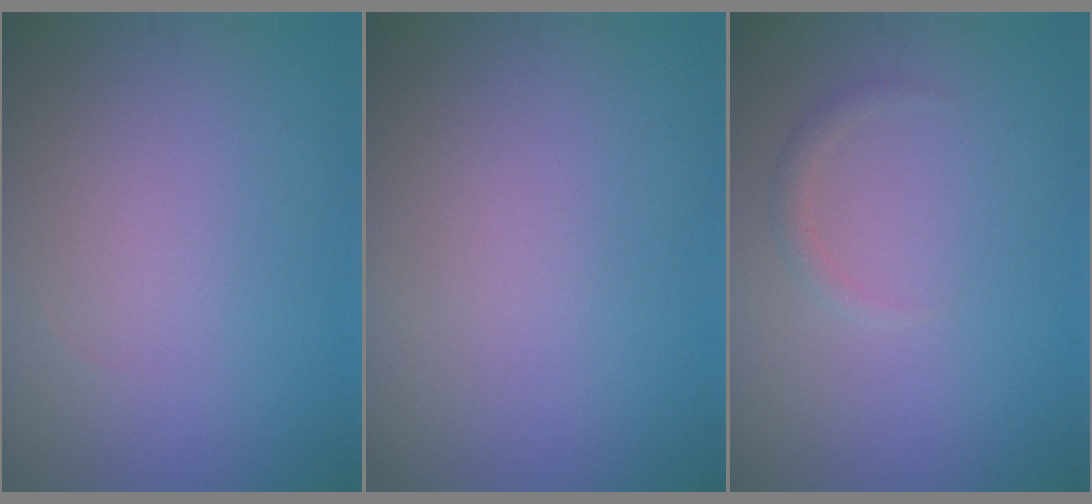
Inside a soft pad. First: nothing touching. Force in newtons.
{"total": 0.0}
{"total": 1.0, "press": 1.0, "slide": 0.1}